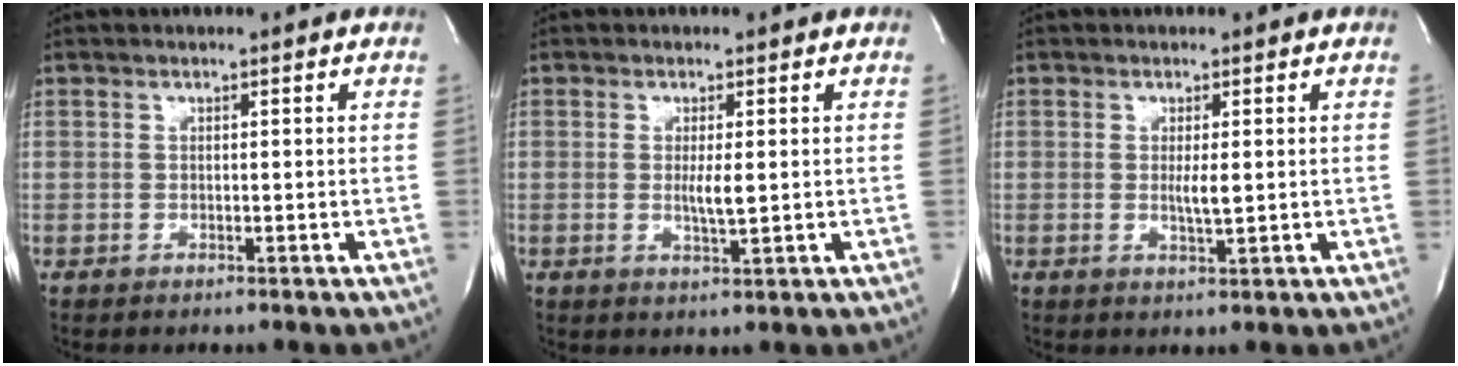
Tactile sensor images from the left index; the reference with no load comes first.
{"total": 2.7, "force": [0.1, 0.2, 2.7], "torque": [-0.055, -0.006, 0.003]}
{"total": 2.3, "force": [0.1, 0.2, 2.2], "torque": [-0.046, -0.005, 0.003]}